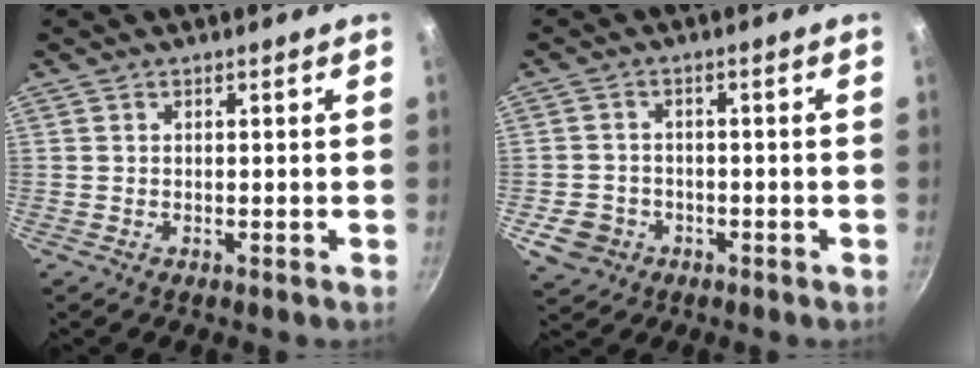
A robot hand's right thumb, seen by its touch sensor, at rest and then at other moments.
{"total": 5.6, "force": [-2.2, 4.7, 2.0], "torque": [-0.030, 0.020, -0.030]}